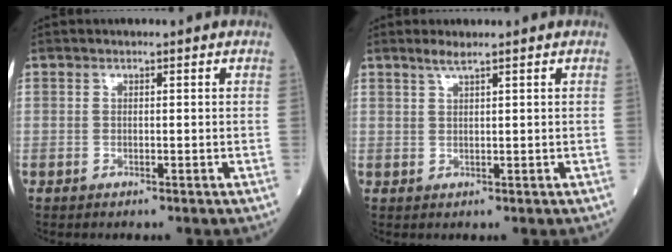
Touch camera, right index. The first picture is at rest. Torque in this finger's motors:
{"motor_torque": [-0.02, 0.06, -0.01, 0.02]}